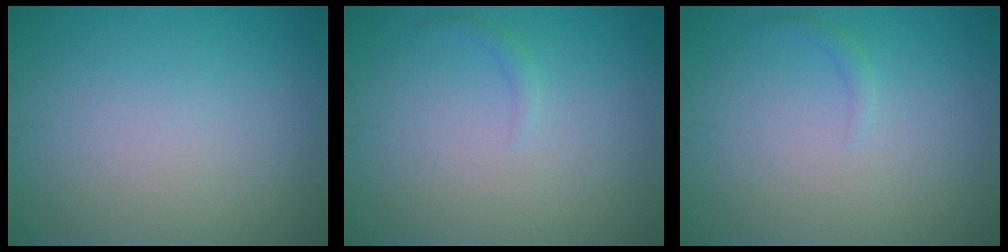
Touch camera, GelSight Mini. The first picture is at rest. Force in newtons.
{"total": 0.7, "press": 0.7, "slide": 0.1}
{"total": 0.7, "press": 0.7, "slide": 0.1}